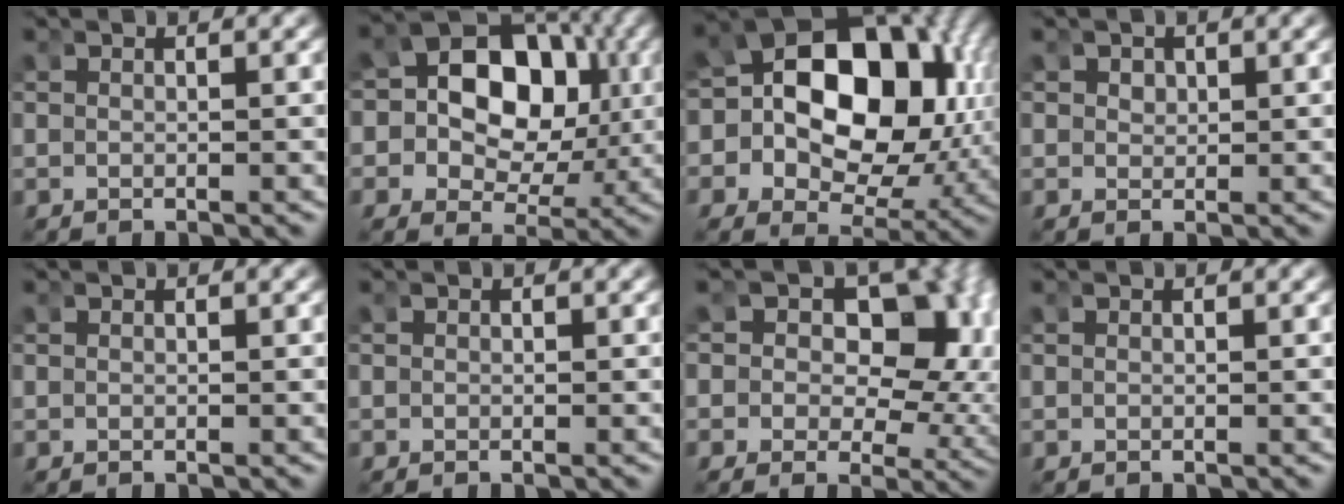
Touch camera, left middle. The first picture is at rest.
{"total": 15.6, "force": [0.9, 13.0, 8.7], "torque": [-0.187, -0.027, 0.012]}
{"total": 20.8, "force": [2.4, 15.6, 13.6], "torque": [-0.247, -0.023, 0.036]}
{"total": 1.5, "force": [0.5, 1.2, 0.6], "torque": [-0.014, -0.007, 0.015]}
{"total": 0.0}
{"total": 0.0}
{"total": 13.0, "force": [2.8, 9.6, 8.2], "torque": [-0.112, 0.015, 0.021]}
{"total": 0.0}